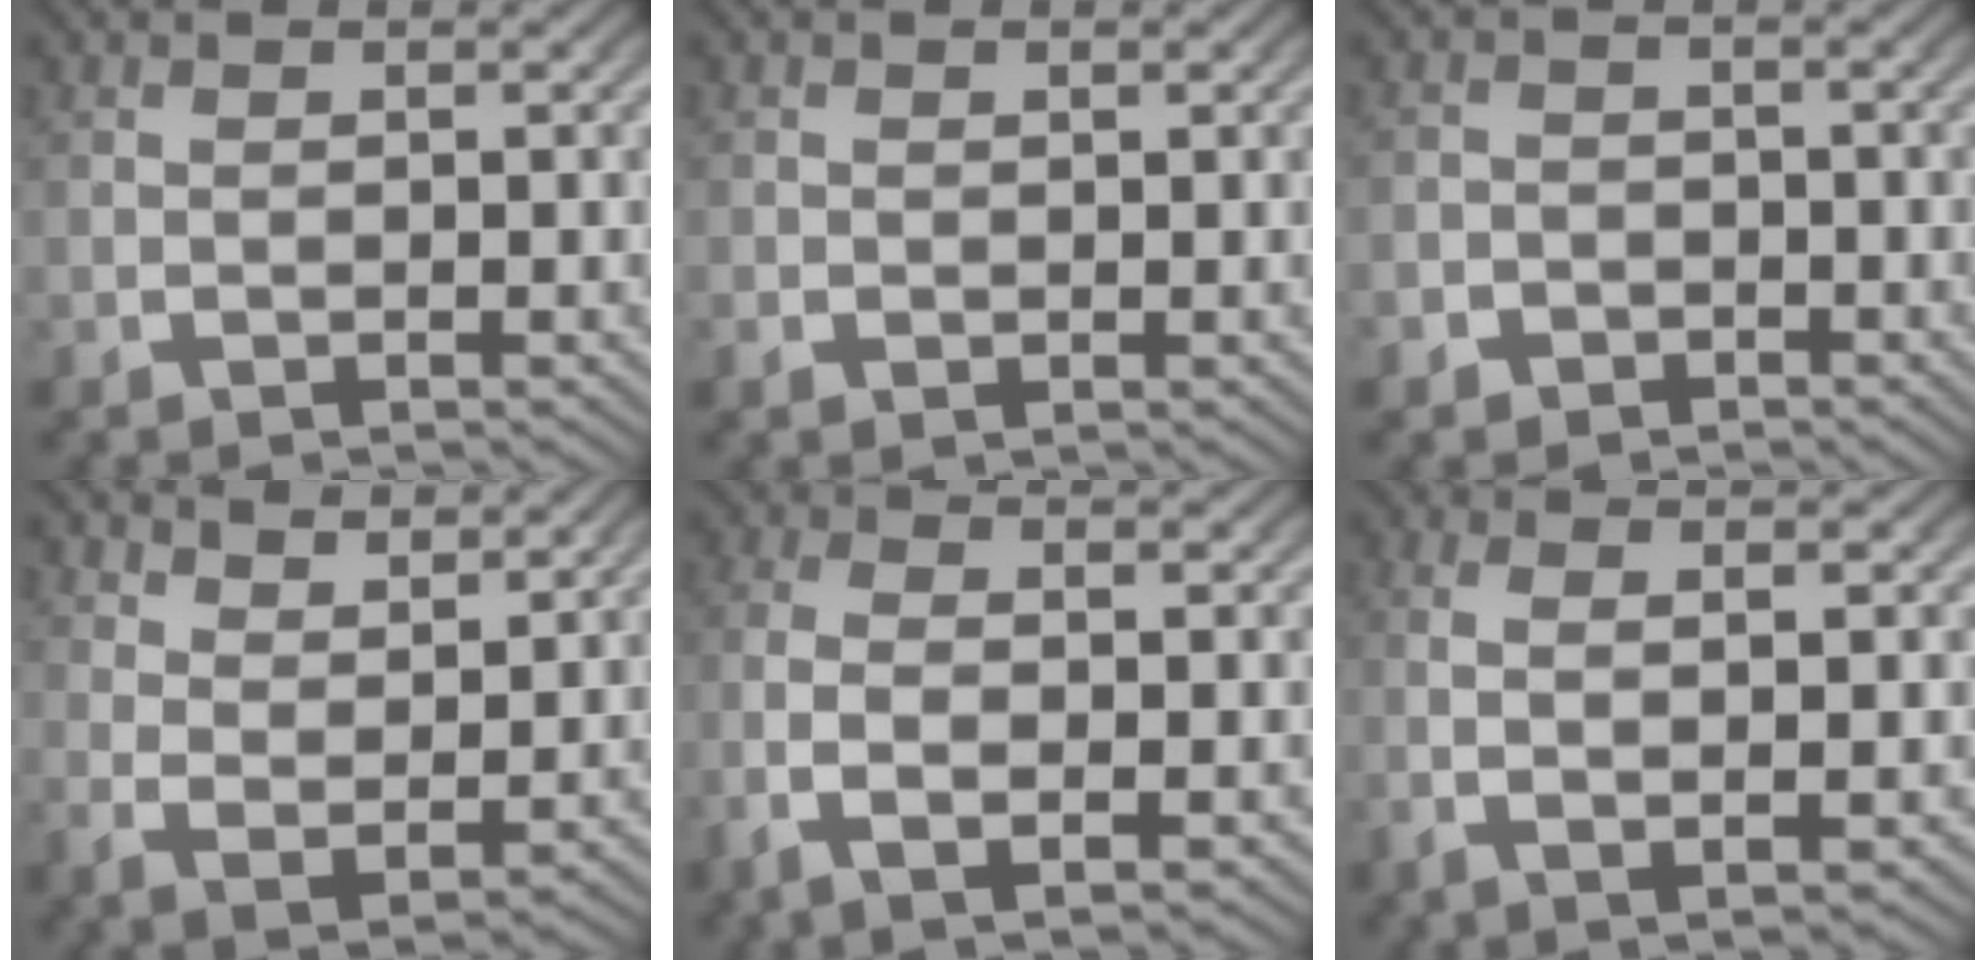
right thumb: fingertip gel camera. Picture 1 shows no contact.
{"total": 0.9, "force": [0.1, 0.9, 0.4], "torque": [-0.003, -0.003, 0.004]}
{"total": 2.4, "force": [-1.5, 1.8, 0.1], "torque": [0.005, -0.007, -0.028]}
{"total": 3.9, "force": [2.1, 2.3, 2.3], "torque": [-0.049, -0.019, 0.052]}
{"total": 5.2, "force": [-0.7, 2.5, 4.6], "torque": [-0.110, -0.010, -0.005]}
{"total": 4.4, "force": [0.3, 1.3, 4.2], "torque": [-0.087, -0.002, 0.012]}